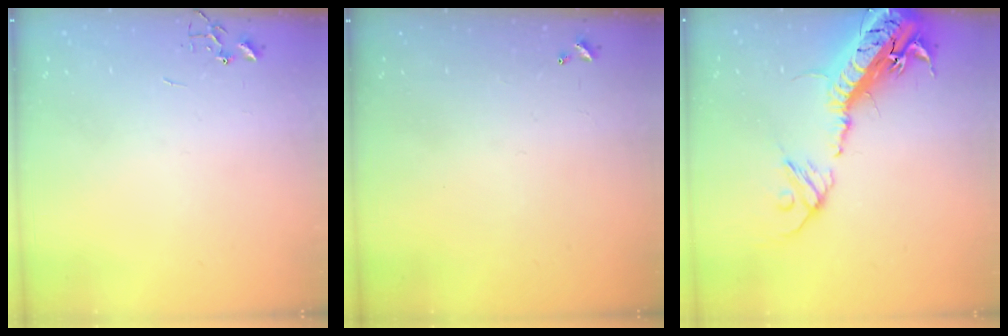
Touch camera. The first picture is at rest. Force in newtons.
{"total": 0.0}
{"total": 23.7, "press": 23.1, "slide": 5.3}